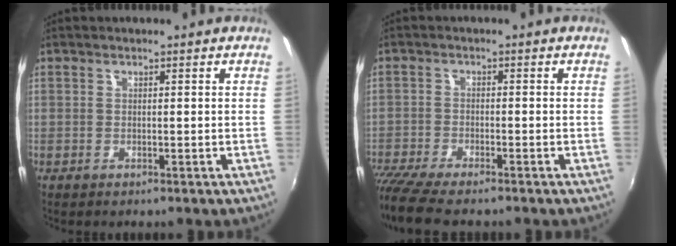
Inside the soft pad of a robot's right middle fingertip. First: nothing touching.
{"total": 8.6, "force": [-7.4, 1.1, 4.2], "torque": [-0.109, -0.039, -0.133]}